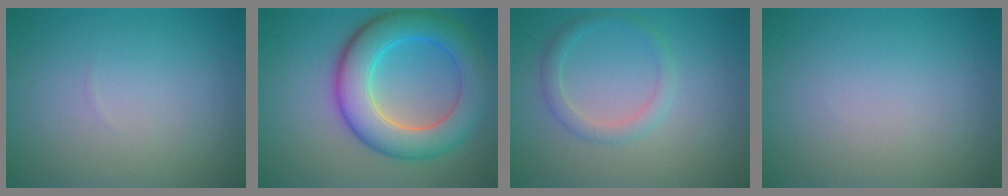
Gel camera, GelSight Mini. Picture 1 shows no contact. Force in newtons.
{"total": 8.1, "press": 8.1, "slide": 0.2}
{"total": 1.9, "press": 1.9, "slide": 0.1}
{"total": 0.0}